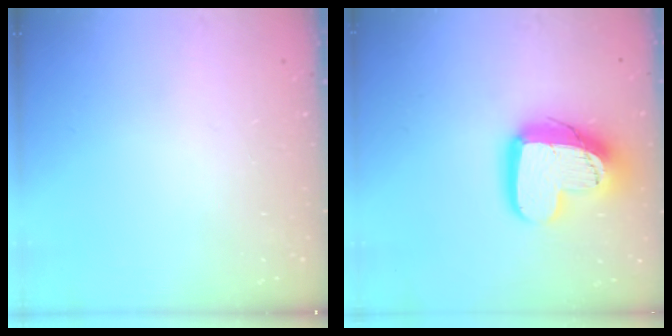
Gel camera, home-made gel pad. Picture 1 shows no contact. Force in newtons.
{"total": 17.0, "press": 17.0, "slide": 1.7}